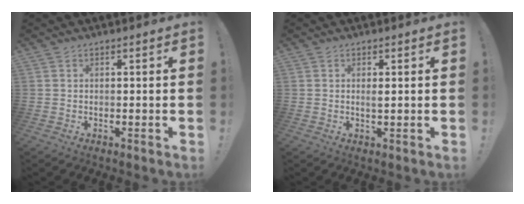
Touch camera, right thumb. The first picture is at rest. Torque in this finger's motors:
{"motor_torque": [-0.37, 0.11, -0.14, 0.37, 0.03]}